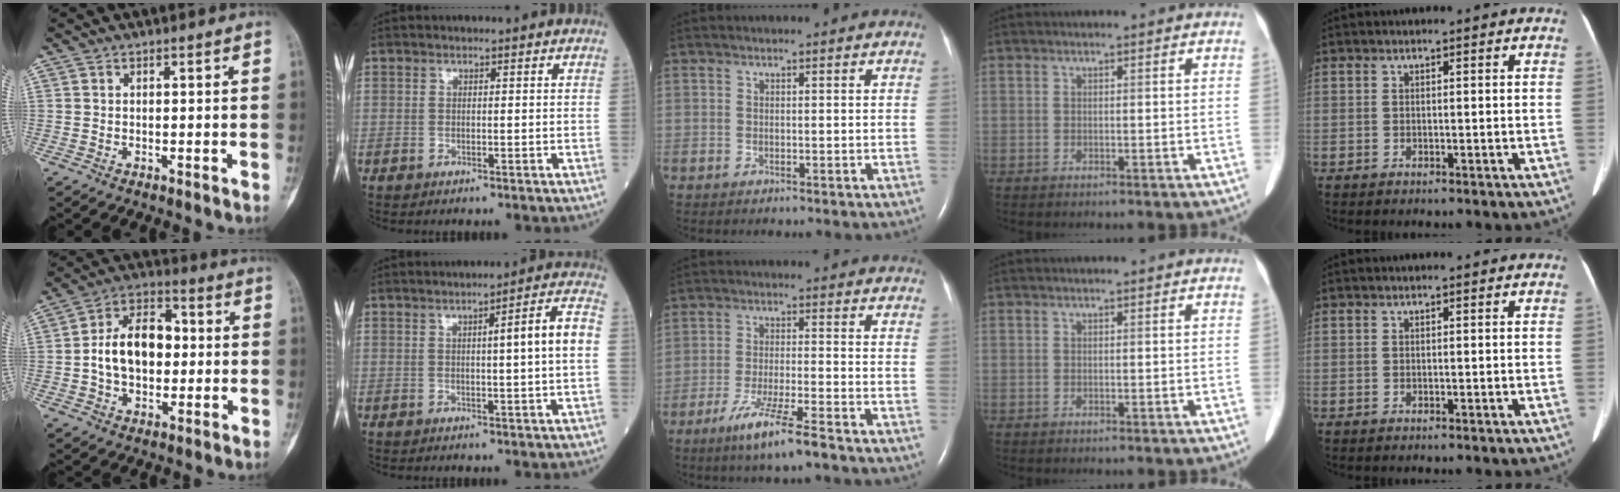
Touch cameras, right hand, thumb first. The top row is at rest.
{"thumb": {"total": 13.5, "force": [-0.1, 9.0, 10.1], "torque": [-0.149, 0.028, -0.008]}, "index": {"total": 6.4, "force": [0.4, -0.6, 6.4], "torque": [-0.091, 0.010, 0.005]}, "middle": {"total": 8.0, "force": [-5.4, -0.1, 6.0], "torque": [-0.117, -0.020, -0.098]}}